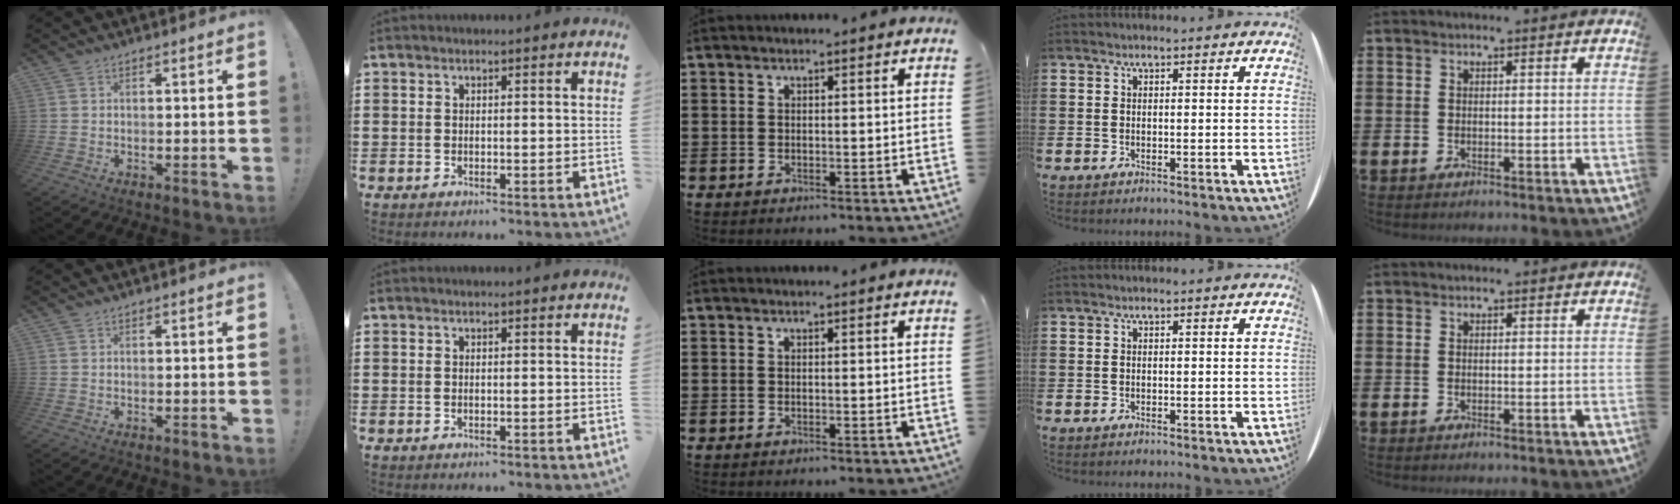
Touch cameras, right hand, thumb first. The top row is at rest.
{}